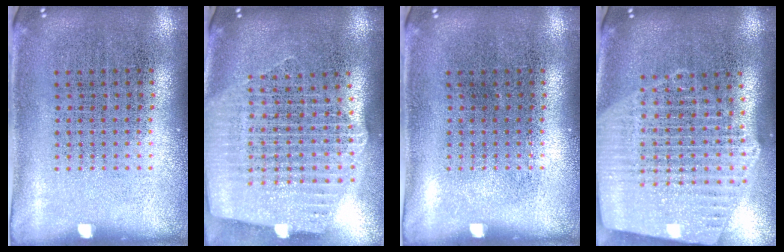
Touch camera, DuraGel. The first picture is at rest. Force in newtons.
{"total": 2.7, "press": 2.3, "slide": 1.4}
{"total": 0.0}
{"total": 2.6, "press": 2.2, "slide": 1.4}